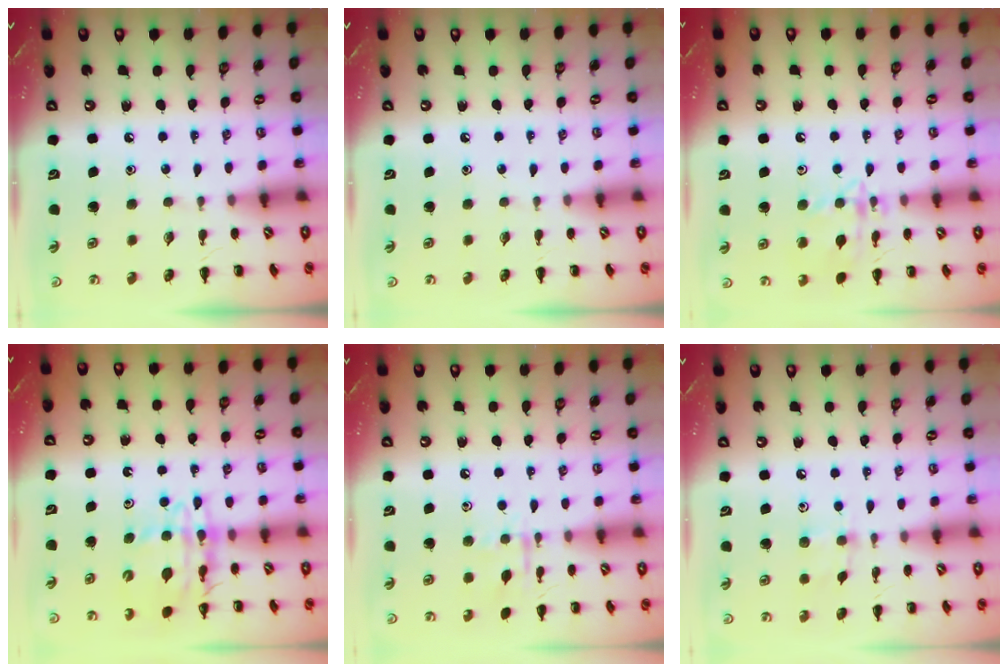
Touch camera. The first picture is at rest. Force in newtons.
{"total": 0.0}
{"total": 12.8, "press": 12.8, "slide": 0.6}
{"total": 12.0, "press": 11.3, "slide": 3.9}
{"total": 7.9, "press": 7.8, "slide": 0.8}
{"total": 6.0, "press": 5.7, "slide": 1.8}